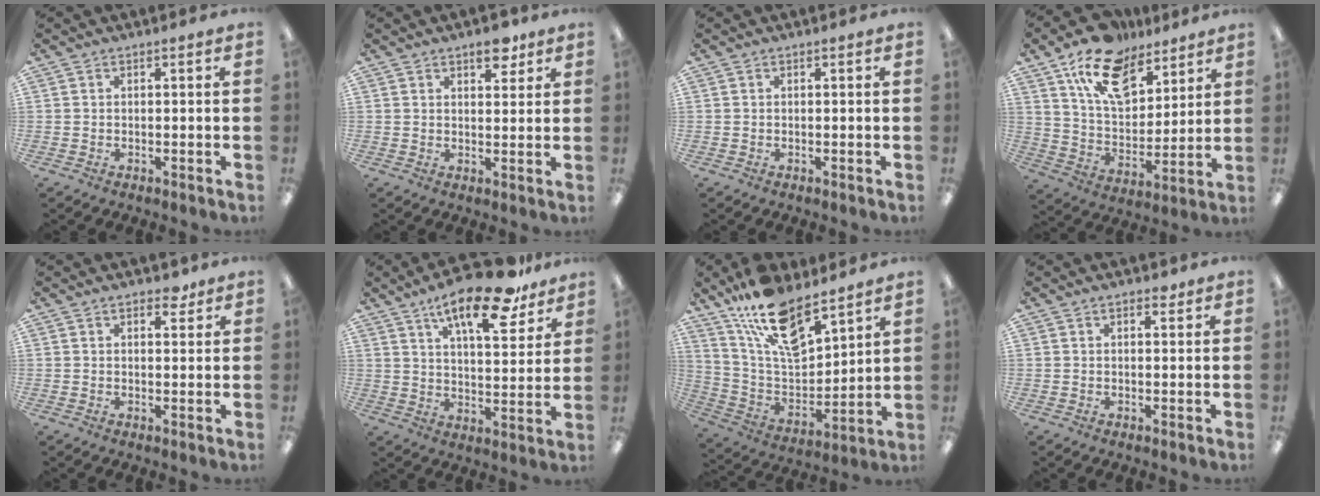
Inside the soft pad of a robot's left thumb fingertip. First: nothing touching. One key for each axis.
{"total": 5.5, "fx": 3.8, "fy": 2.6, "fz": 2.9, "tx": -0.016, "ty": -0.022, "tz": 0.060}
{"total": 0.0}
{"total": 16.4, "fx": 10.4, "fy": 9.2, "fz": 8.6, "tx": -0.143, "ty": -0.047, "tz": 0.189}
{"total": 3.4, "fx": 2.2, "fy": 1.8, "fz": 1.8, "tx": -0.006, "ty": -0.009, "tz": 0.034}
{"total": 17.3, "fx": 11.8, "fy": 5.7, "fz": 11.3, "tx": -0.173, "ty": -0.061, "tz": 0.189}
{"total": 17.6, "fx": 12.7, "fy": 7.1, "fz": 9.9, "tx": -0.186, "ty": -0.070, "tz": 0.228}
{"total": 2.1, "fx": 1.3, "fy": 1.1, "fz": 1.2, "tx": -0.010, "ty": -0.004, "tz": 0.019}